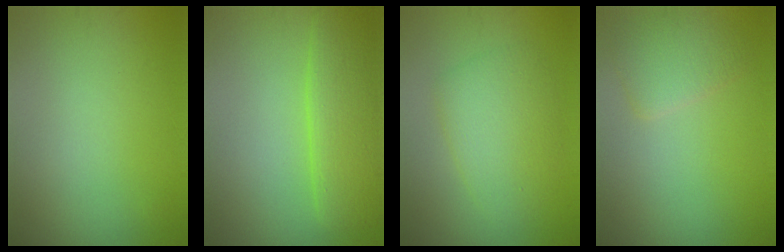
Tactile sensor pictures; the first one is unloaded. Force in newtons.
{"total": 5.5, "press": 5.5, "slide": 0.2}
{"total": 4.1, "press": 4.1, "slide": 0.1}
{"total": 2.5, "press": 2.5, "slide": 0.2}